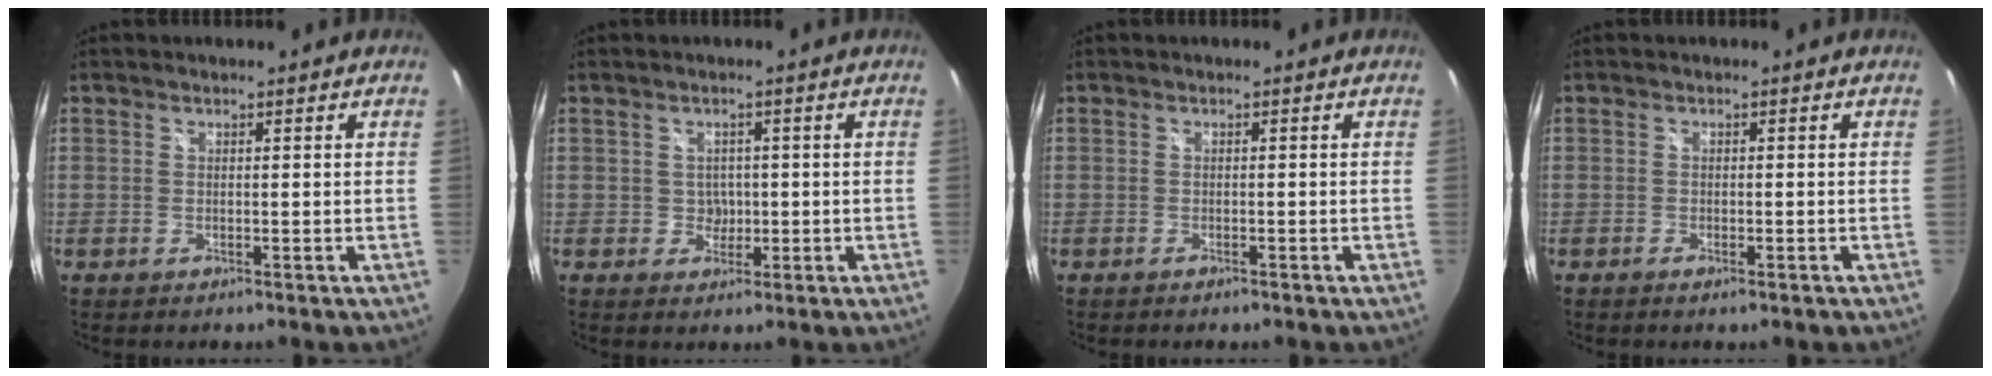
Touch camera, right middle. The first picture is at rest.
{"total": 2.4, "force": [-0.2, 2.4, 0.3], "torque": [-0.003, 0.005, 0.000]}
{"total": 1.2, "force": [-1.0, 0.4, 0.5], "torque": [-0.012, -0.002, -0.016]}
{"total": 1.4, "force": [-1.0, 0.3, 0.9], "torque": [-0.017, -0.003, -0.018]}